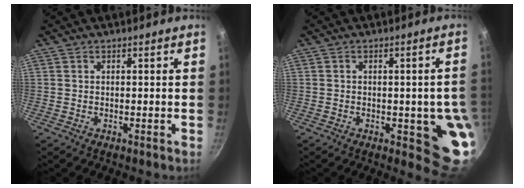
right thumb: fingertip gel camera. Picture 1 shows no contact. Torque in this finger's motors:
{"motor_torque": [2.59, 2.46, 1.99, -0.77, 0.28]}